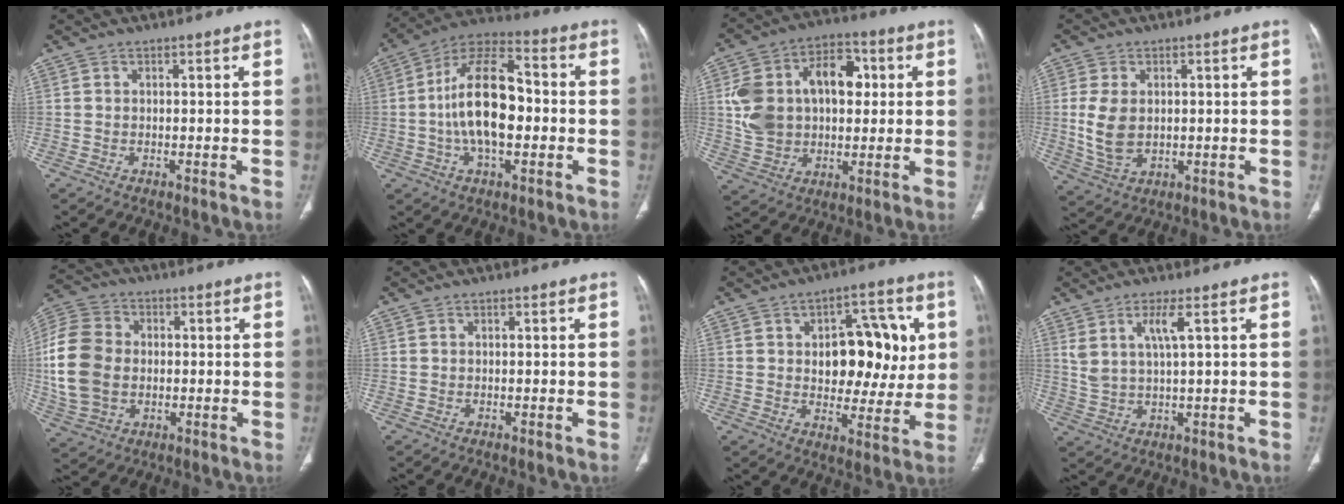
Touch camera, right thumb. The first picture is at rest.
{"total": 16.7, "force": [-1.1, 8.4, 14.4], "torque": [-0.248, 0.029, -0.028]}
{"total": 19.0, "force": [3.1, 13.1, 13.4], "torque": [-0.203, 0.028, 0.057]}
{"total": 8.0, "force": [0.5, 5.3, 5.9], "torque": [-0.113, -0.003, 0.021]}
{"total": 15.8, "force": [0.0, 11.9, 10.3], "torque": [-0.200, 0.017, 0.002]}
{"total": 0.0}
{"total": 15.8, "force": [2.8, 9.4, 12.4], "torque": [-0.110, 0.002, 0.046]}
{"total": 5.3, "force": [2.5, 0.8, 4.6], "torque": [-0.096, -0.014, 0.059]}